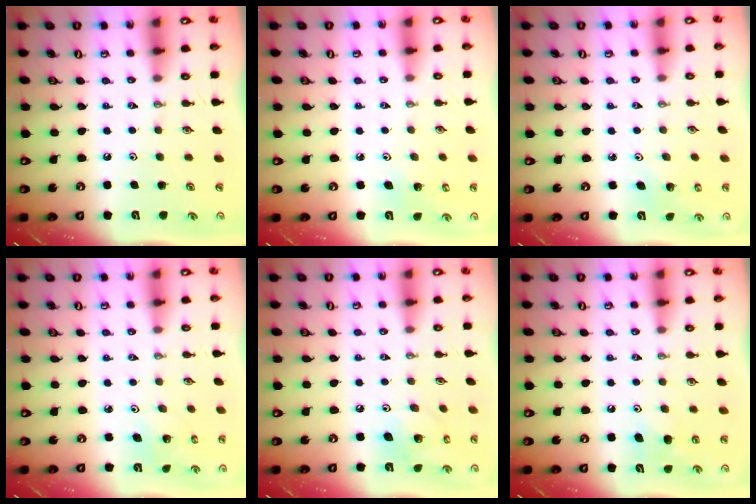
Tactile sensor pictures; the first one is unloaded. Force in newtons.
{"total": 4.4, "press": 4.1, "slide": 1.4}
{"total": 2.7, "press": 2.7, "slide": 0.4}
{"total": 3.0, "press": 3.0, "slide": 0.2}
{"total": 8.2, "press": 7.8, "slide": 2.5}
{"total": 7.5, "press": 7.4, "slide": 1.0}